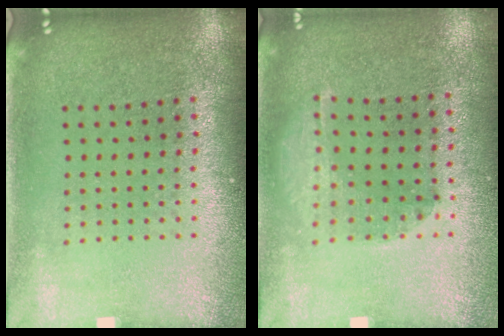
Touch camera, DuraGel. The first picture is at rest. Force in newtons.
{"total": 1.0, "press": 1.0, "slide": 0.1}